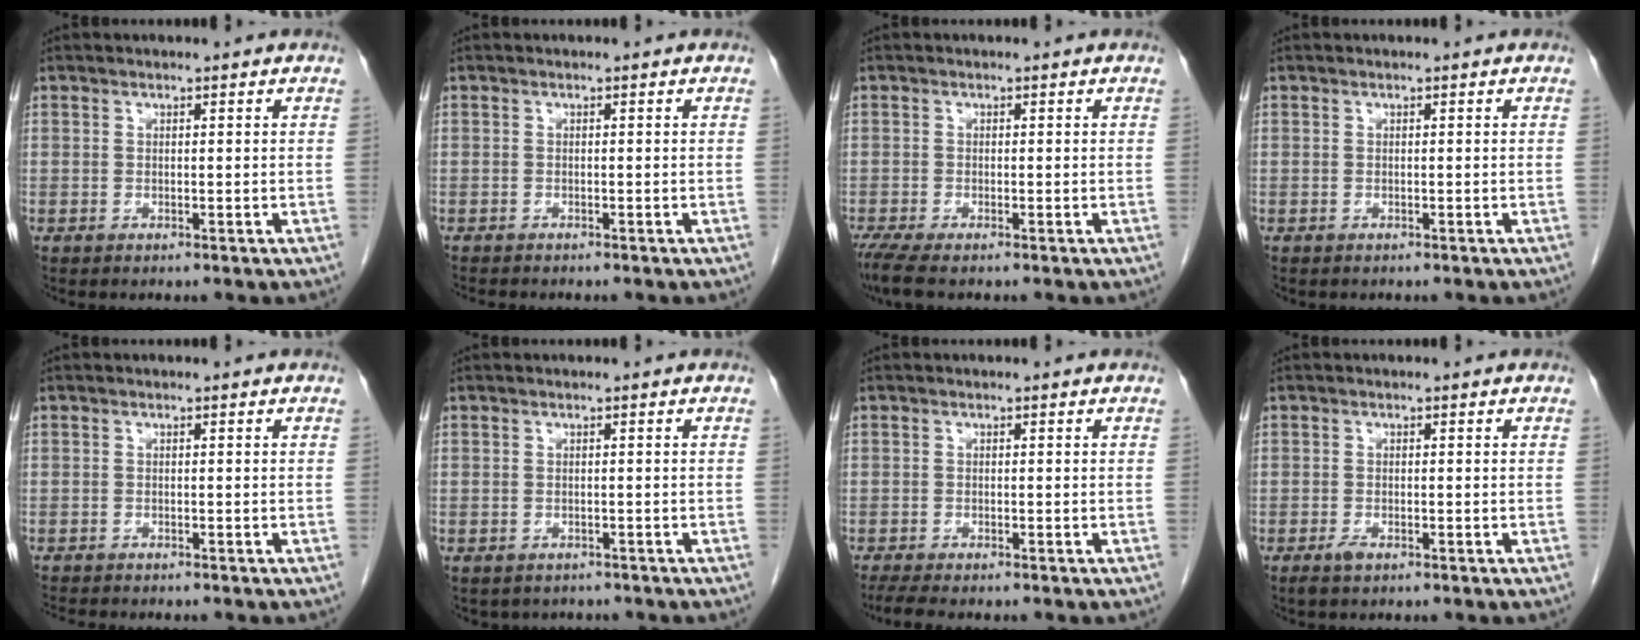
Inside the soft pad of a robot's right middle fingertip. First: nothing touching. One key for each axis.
{"total": 2.5, "fx": -2.2, "fy": 0.4, "fz": 1.0, "tx": -0.019, "ty": -0.005, "tz": -0.028}
{"total": 3.3, "fx": -2.5, "fy": 0.3, "fz": 2.1, "tx": -0.045, "ty": -0.010, "tz": -0.046}
{"total": 0.0}
{"total": 3.6, "fx": -3.3, "fy": 0.6, "fz": 1.3, "tx": -0.021, "ty": -0.008, "tz": -0.047}
{"total": 3.7, "fx": -3.0, "fy": 2.1, "fz": 0.5, "tx": -0.006, "ty": 0.007, "tz": -0.033}
{"total": 4.1, "fx": -3.3, "fy": 0.6, "fz": 2.2, "tx": -0.040, "ty": -0.011, "tz": -0.049}
{"total": 1.4, "fx": -0.9, "fy": 0.4, "fz": 0.9, "tx": -0.023, "ty": -0.002, "tz": -0.015}